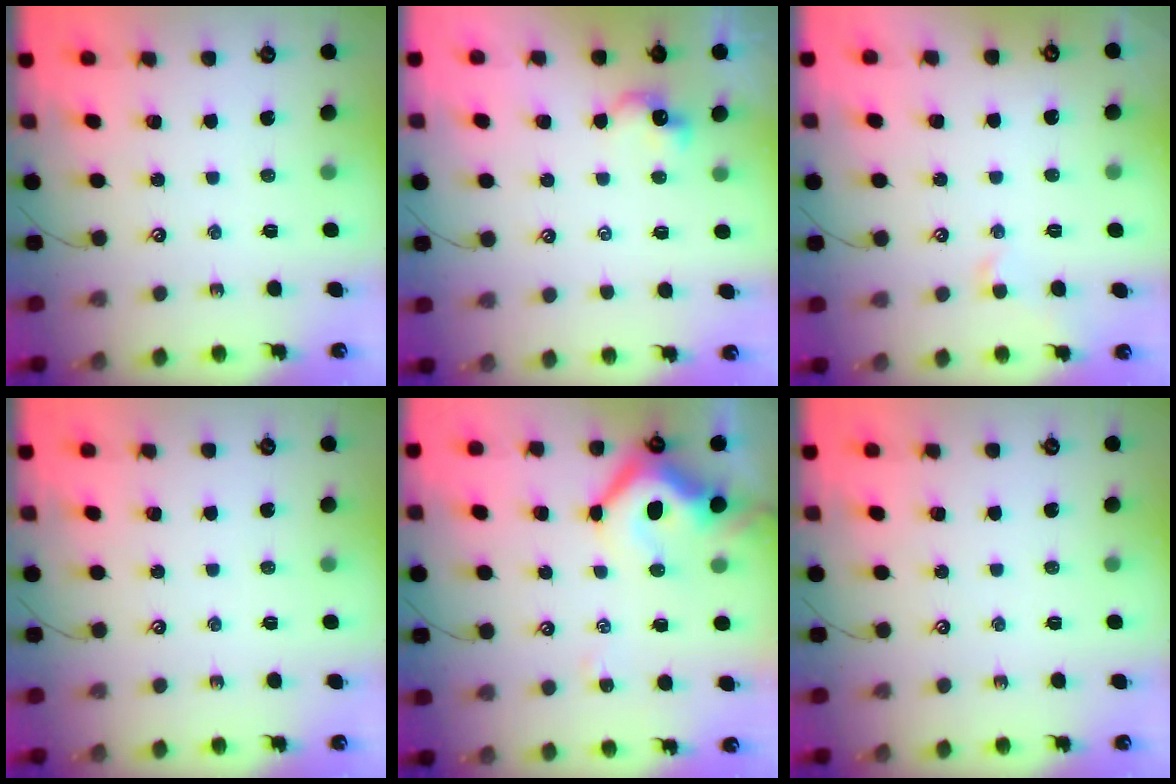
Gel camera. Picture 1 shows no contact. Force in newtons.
{"total": 2.5, "press": 2.5, "slide": 0.1}
{"total": 0.8, "press": 0.7, "slide": 0.5}
{"total": 0.0}
{"total": 9.2, "press": 9.0, "slide": 1.7}
{"total": 0.0}